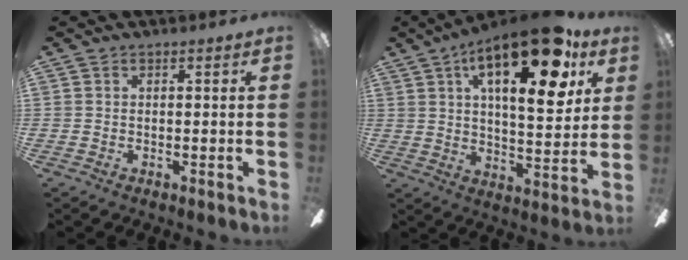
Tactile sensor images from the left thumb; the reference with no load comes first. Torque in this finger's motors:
{"motor_torque": [2.53, 2.49, 1.34, -1.43, 0.22]}